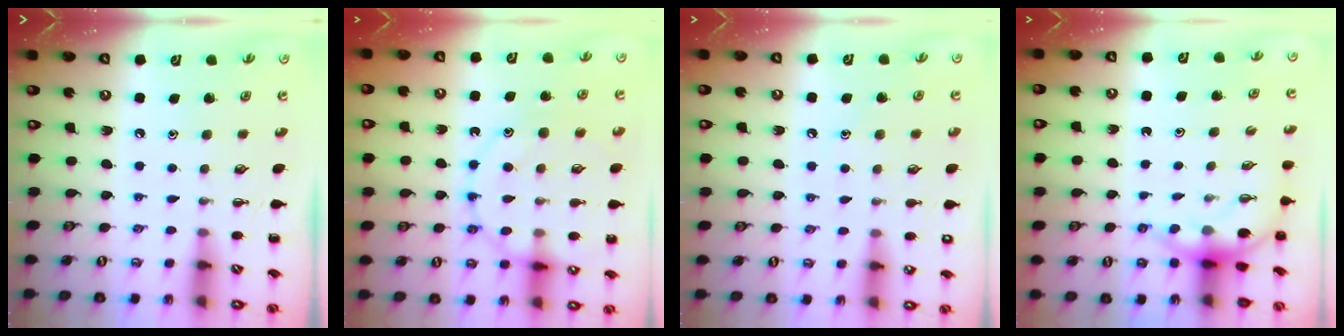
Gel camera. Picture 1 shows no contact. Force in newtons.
{"total": 15.1, "press": 15.0, "slide": 1.4}
{"total": 6.1, "press": 5.9, "slide": 1.6}
{"total": 5.3, "press": 5.1, "slide": 1.2}